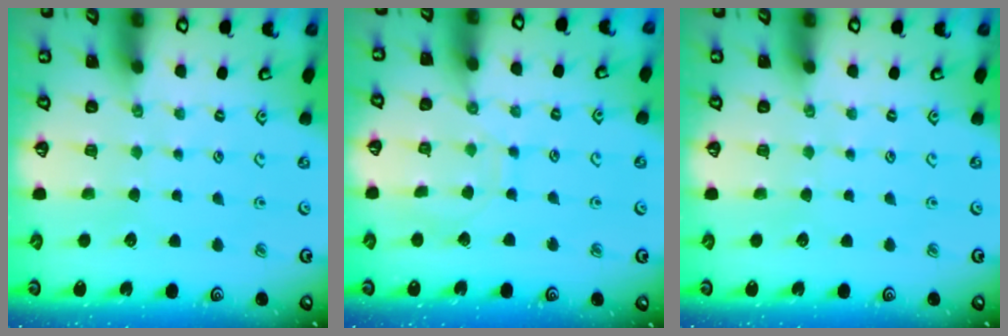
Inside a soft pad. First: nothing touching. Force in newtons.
{"total": 7.5, "press": 7.4, "slide": 0.6}
{"total": 0.0}